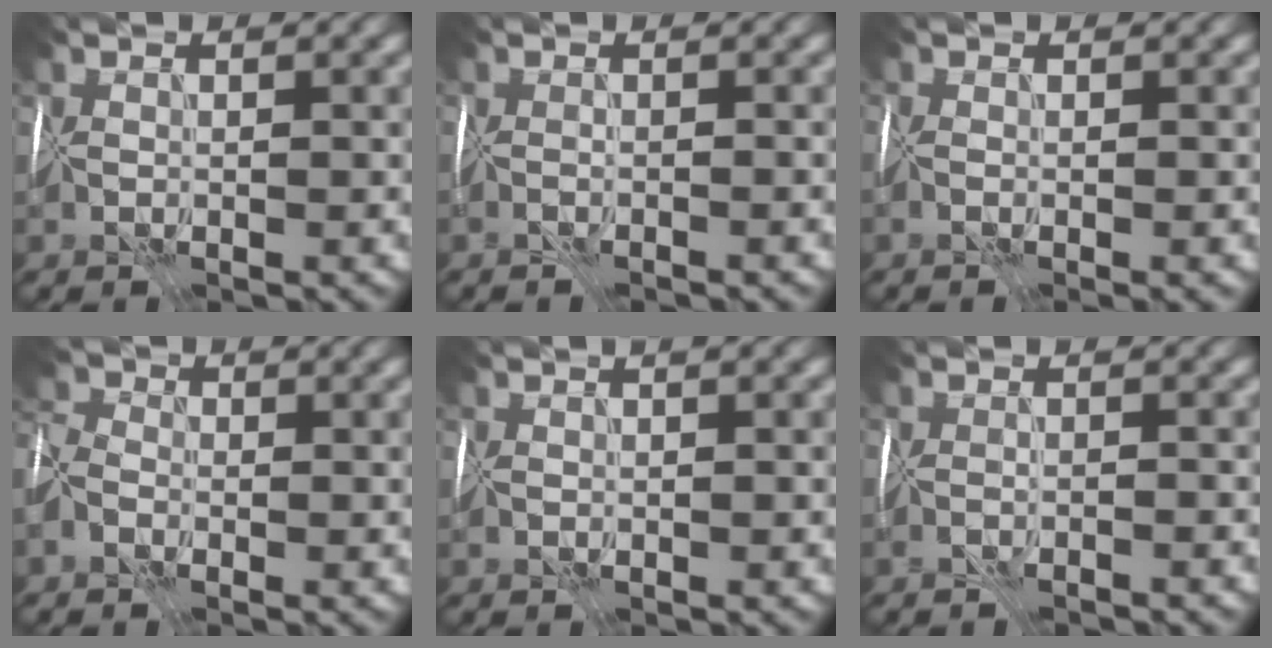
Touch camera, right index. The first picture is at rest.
{"total": 0.9, "force": [-0.8, -0.4, -0.1], "torque": [0.010, -0.003, -0.016]}
{"total": 1.0, "force": [-0.4, 0.0, 0.9], "torque": [-0.012, -0.006, -0.007]}
{"total": 3.0, "force": [-1.2, 2.2, 1.6], "torque": [-0.042, 0.001, -0.032]}
{"total": 0.5, "force": [0.2, 0.1, 0.5], "torque": [-0.006, 0.001, 0.007]}
{"total": 1.5, "force": [-1.5, -0.3, 0.1], "torque": [0.005, -0.001, -0.024]}